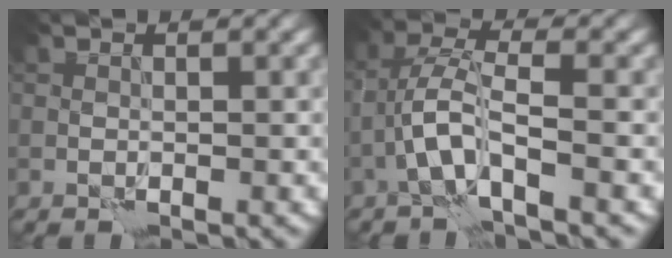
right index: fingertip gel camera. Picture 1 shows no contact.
{"total": 4.1, "force": [-1.7, 0.8, 3.6], "torque": [-0.073, 0.010, -0.037]}